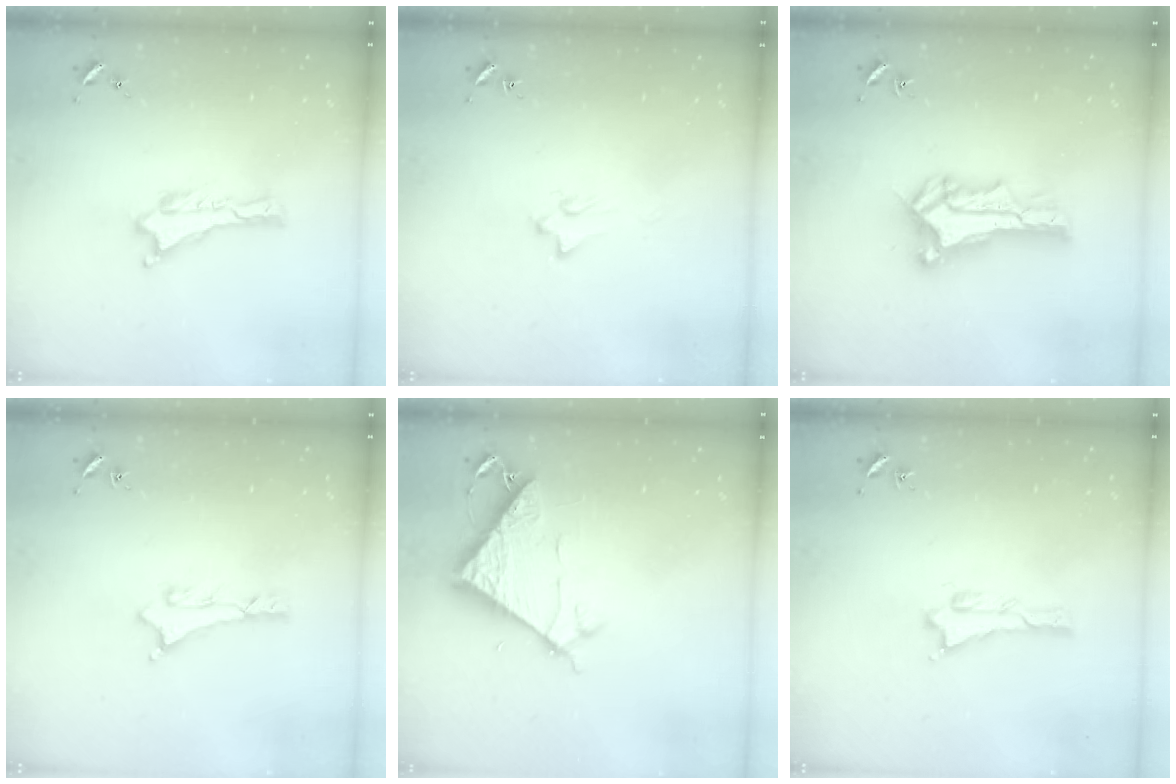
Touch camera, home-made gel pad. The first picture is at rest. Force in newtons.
{"total": 1.6, "press": 1.5, "slide": 0.2}
{"total": 2.7, "press": 2.7, "slide": 0.3}
{"total": 0.8, "press": 0.8, "slide": 0.2}
{"total": 7.2, "press": 7.2, "slide": 0.5}
{"total": 0.6, "press": 0.6, "slide": 0.1}